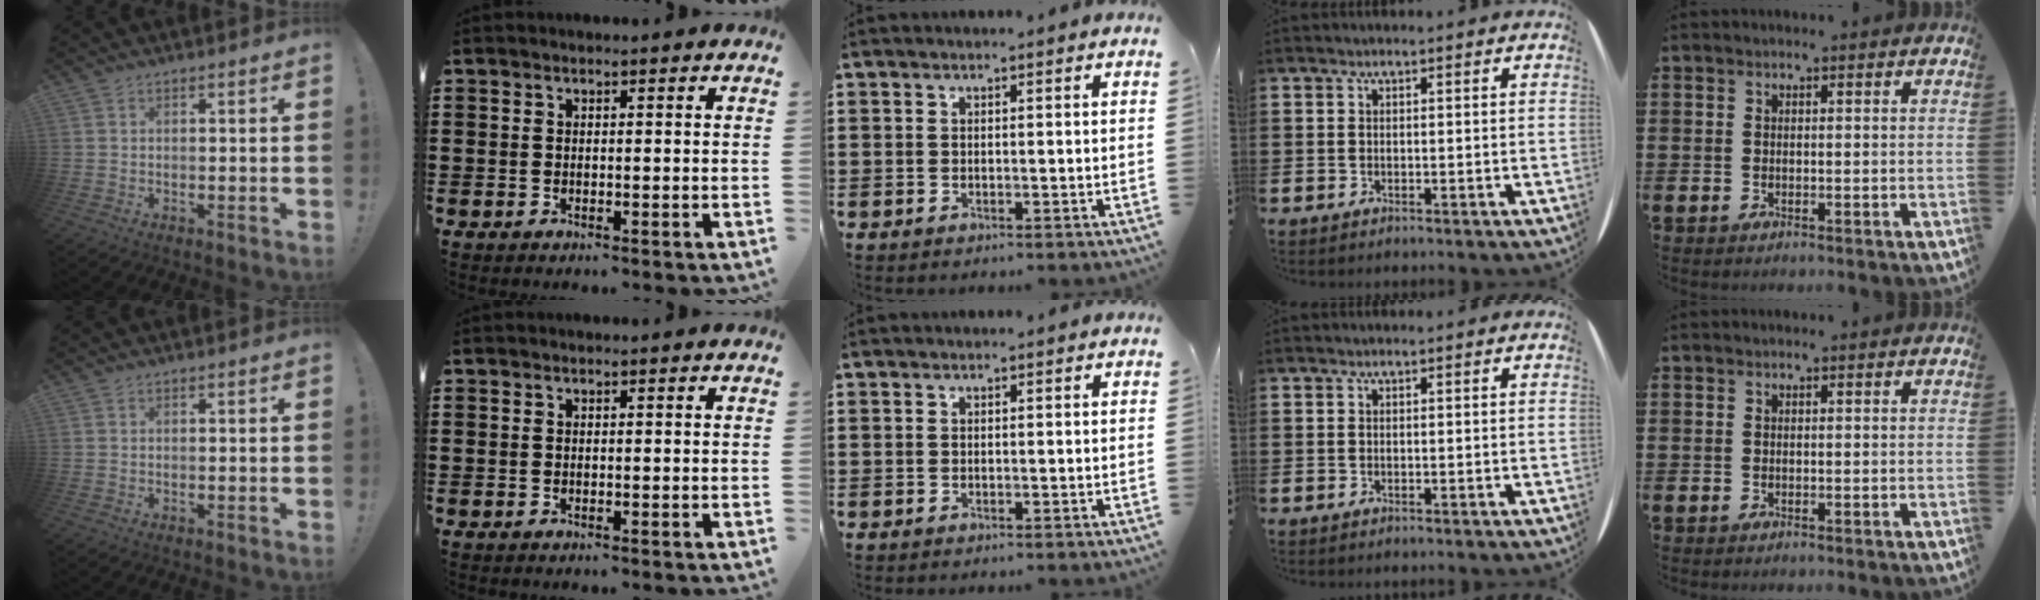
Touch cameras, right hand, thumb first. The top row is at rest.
{}